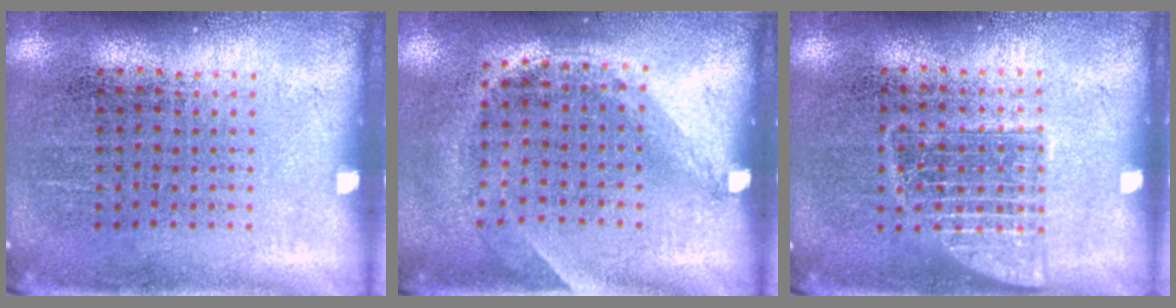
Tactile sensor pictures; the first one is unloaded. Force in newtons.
{"total": 1.4, "press": 1.0, "slide": 1.0}
{"total": 1.0, "press": 1.0, "slide": 0.2}